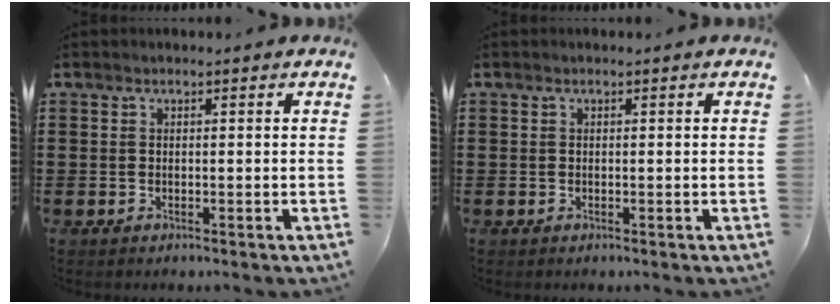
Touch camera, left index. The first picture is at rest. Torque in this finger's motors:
{"motor_torque": [0.00, 0.00, 0.00, 0.01]}